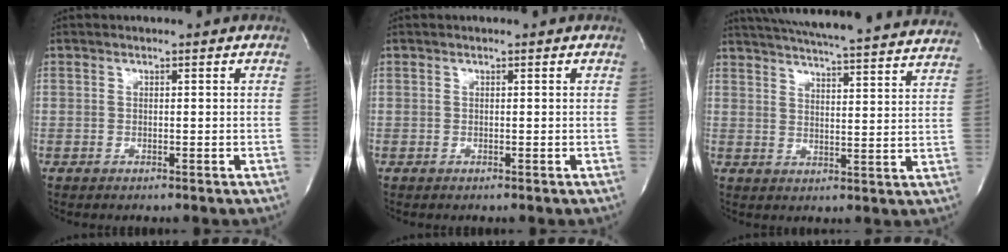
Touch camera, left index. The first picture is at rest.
{"total": 0.0}
{"total": 28.8, "force": [26.5, 2.1, 11.2], "torque": [-0.190, -0.039, 0.327]}